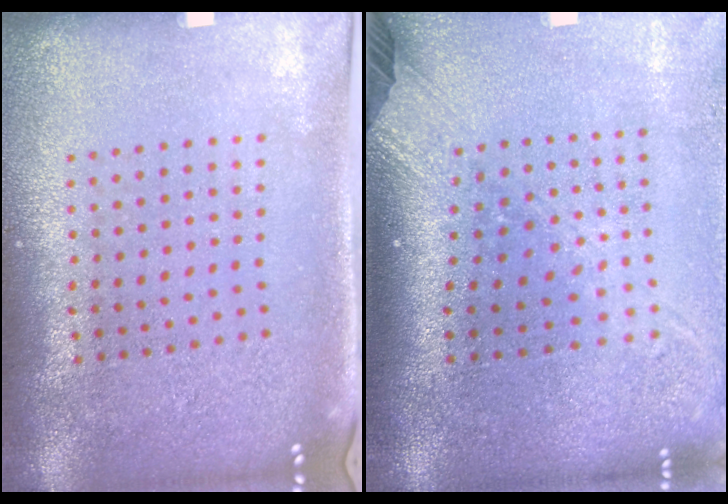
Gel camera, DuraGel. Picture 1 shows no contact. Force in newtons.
{"total": 2.5, "press": 1.9, "slide": 1.7}